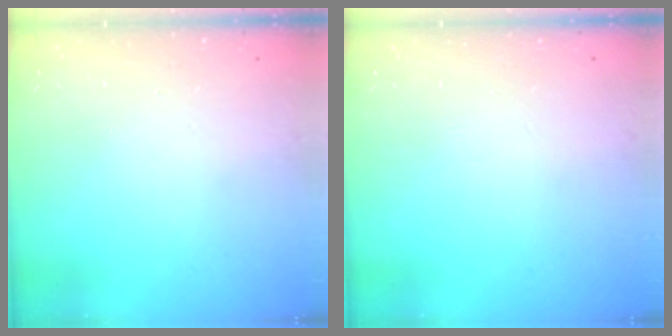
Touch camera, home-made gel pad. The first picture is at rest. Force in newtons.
{"total": 0.0}